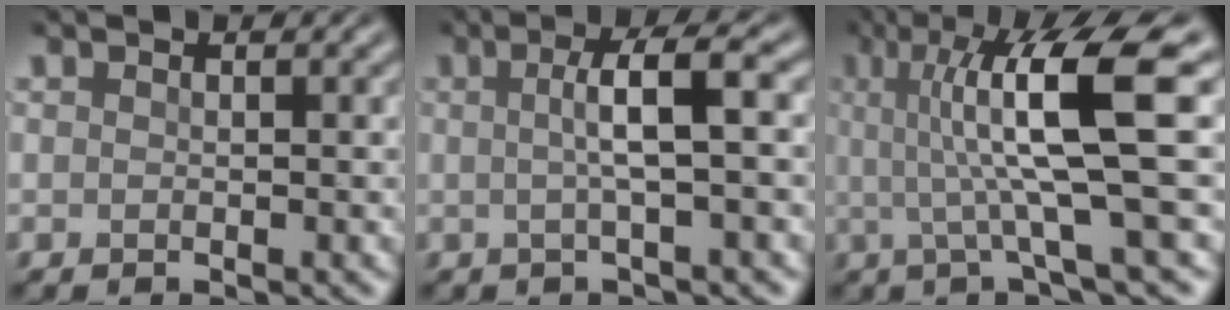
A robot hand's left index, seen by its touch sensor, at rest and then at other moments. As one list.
[{"total": 4.0, "force": [0.2, 0.7, 3.9], "torque": [-0.065, 0.006, 0.001]}, {"total": 10.0, "force": [1.5, 1.7, 9.7], "torque": [-0.133, 0.001, 0.025]}]